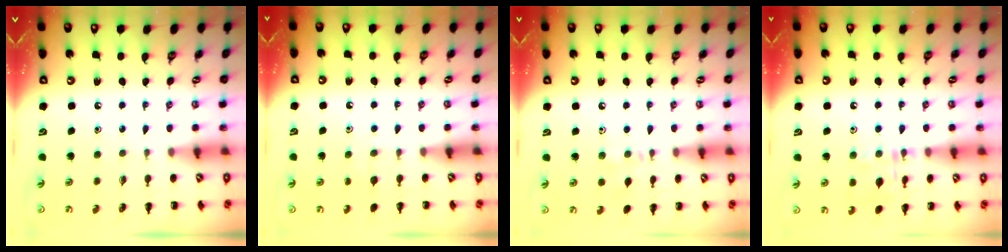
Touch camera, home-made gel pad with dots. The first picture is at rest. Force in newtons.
{"total": 4.5, "press": 4.3, "slide": 1.5}
{"total": 5.3, "press": 5.2, "slide": 0.9}
{"total": 11.7, "press": 11.7, "slide": 0.6}